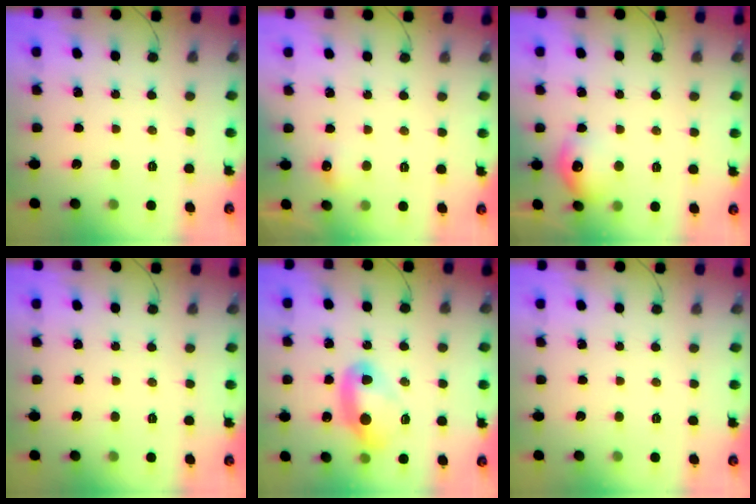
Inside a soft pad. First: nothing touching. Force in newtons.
{"total": 5.3, "press": 5.1, "slide": 1.4}
{"total": 10.9, "press": 10.8, "slide": 0.5}
{"total": 0.0}
{"total": 10.4, "press": 10.3, "slide": 1.0}
{"total": 0.0}